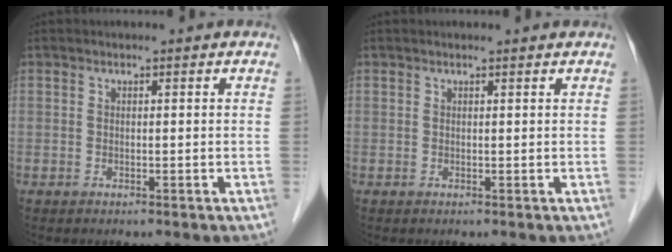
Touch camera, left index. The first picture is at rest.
{"total": 0.9, "force": [0.9, 0.0, 0.2], "torque": [-0.013, 0.006, 0.010]}